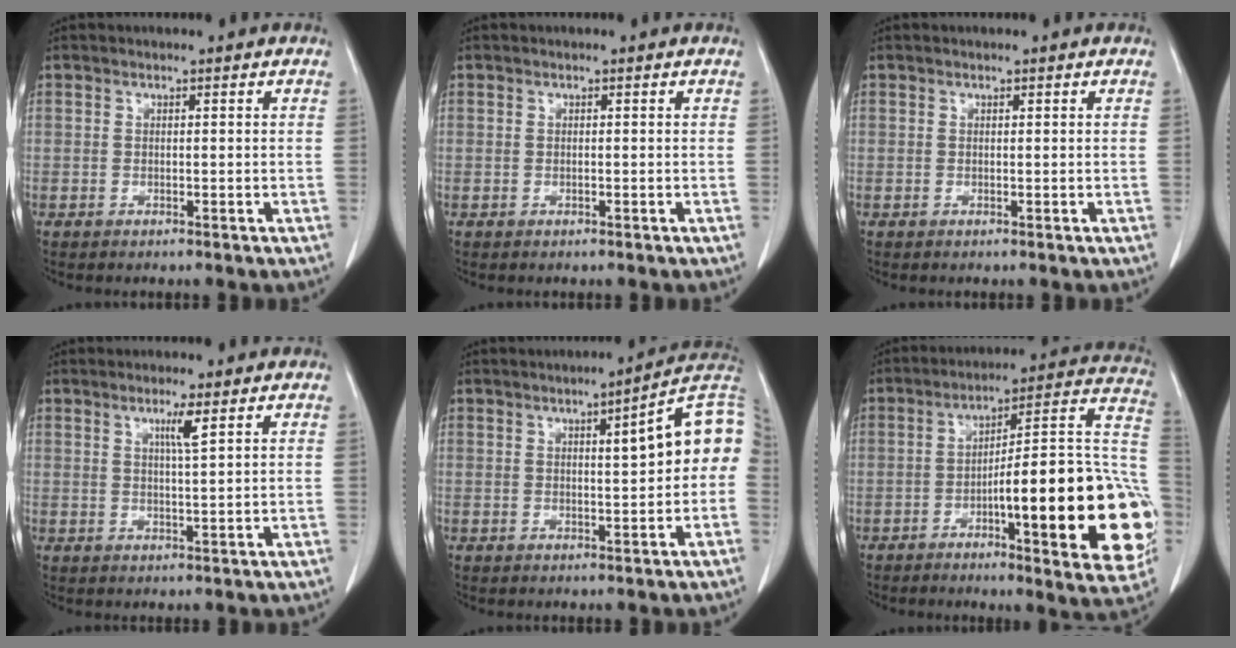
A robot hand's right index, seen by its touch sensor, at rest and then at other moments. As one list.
[{"total": 0.0}, {"total": 0.0}, {"total": 2.9, "force": [1.4, -0.5, 2.5], "torque": [-0.046, -0.005, 0.026]}, {"total": 9.4, "force": [1.0, 1.3, 9.2], "torque": [-0.121, 0.027, 0.009]}, {"total": 24.8, "force": [-5.9, 4.2, 23.7], "torque": [-0.240, 0.022, -0.072]}]